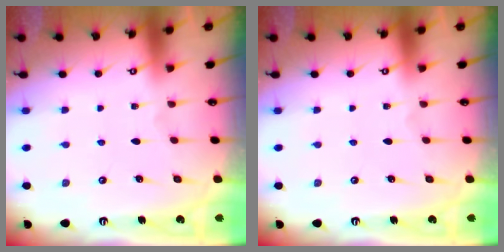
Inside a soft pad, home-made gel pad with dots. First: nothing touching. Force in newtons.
{"total": 0.0}